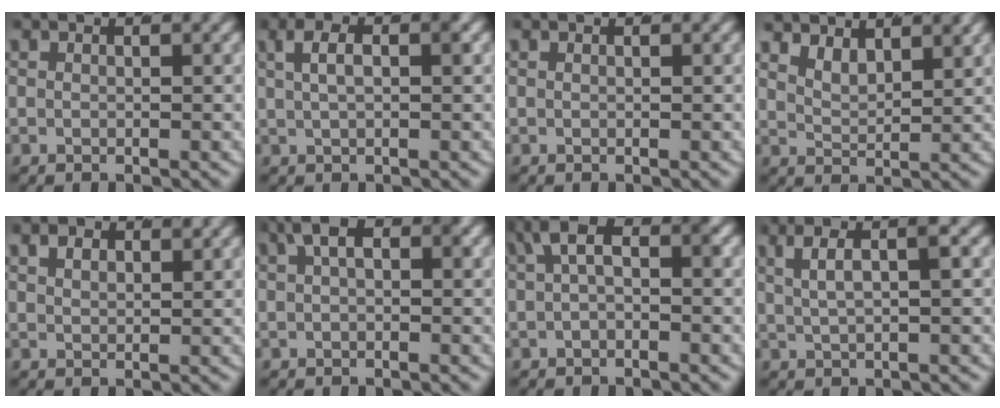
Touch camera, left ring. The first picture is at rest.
{"total": 2.8, "force": [1.0, 0.8, 2.5], "torque": [-0.037, 0.006, 0.019]}
{"total": 0.0}
{"total": 3.4, "force": [2.3, 1.7, 1.9], "torque": [-0.050, -0.015, 0.046]}
{"total": 1.7, "force": [1.3, 0.4, 1.0], "torque": [-0.016, -0.009, 0.033]}
{"total": 3.7, "force": [1.6, 1.4, 3.0], "torque": [-0.040, 0.012, 0.024]}
{"total": 4.1, "force": [1.3, 1.7, 3.5], "torque": [-0.049, 0.009, 0.017]}
{"total": 3.3, "force": [1.3, 0.5, 2.9], "torque": [-0.043, 0.011, 0.027]}